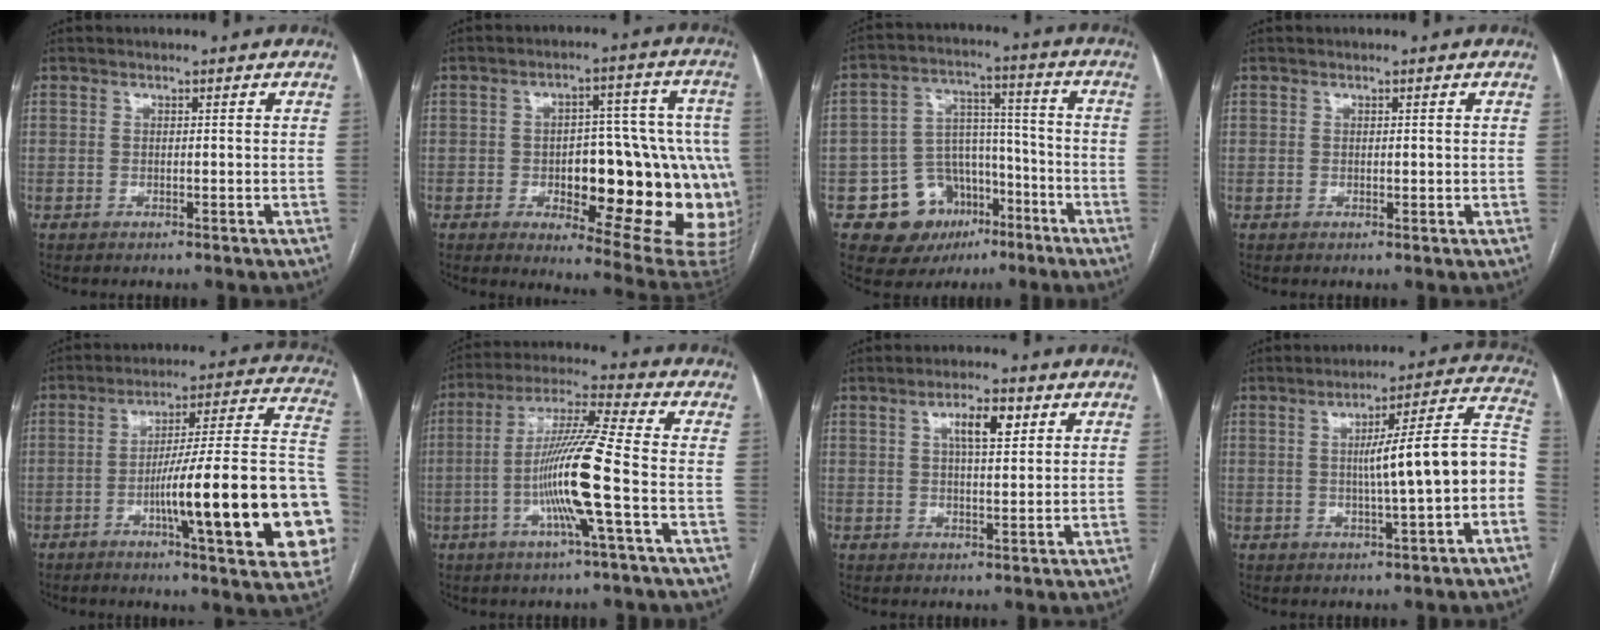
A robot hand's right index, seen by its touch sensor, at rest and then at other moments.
{"total": 22.8, "force": [-3.1, 7.7, 21.3], "torque": [-0.188, 0.030, -0.010]}
{"total": 11.8, "force": [-6.0, 9.3, 4.2], "torque": [-0.056, 0.047, -0.083]}
{"total": 0.8, "force": [0.2, 0.6, 0.6], "torque": [-0.006, -0.001, 0.004]}
{"total": 24.9, "force": [-6.6, 2.0, 23.9], "torque": [-0.239, 0.017, -0.091]}
{"total": 13.1, "force": [-3.2, -1.1, 12.6], "torque": [-0.241, -0.003, -0.068]}
{"total": 5.1, "force": [2.1, 1.4, 4.4], "torque": [-0.079, 0.007, 0.035]}
{"total": 13.0, "force": [-1.5, 0.4, 13.0], "torque": [-0.173, 0.033, -0.020]}